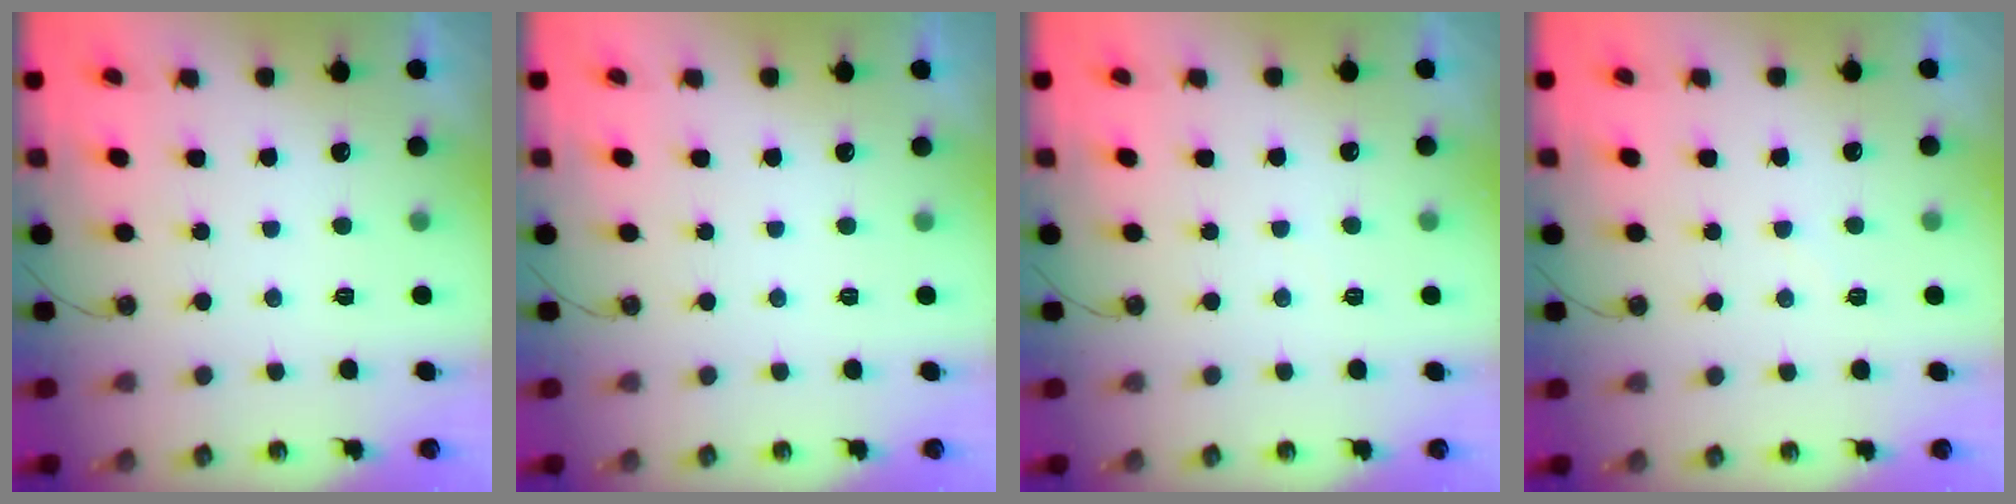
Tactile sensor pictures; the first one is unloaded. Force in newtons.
{"total": 0.0}
{"total": 3.0, "press": 3.0, "slide": 0.4}
{"total": 5.4, "press": 5.3, "slide": 0.7}